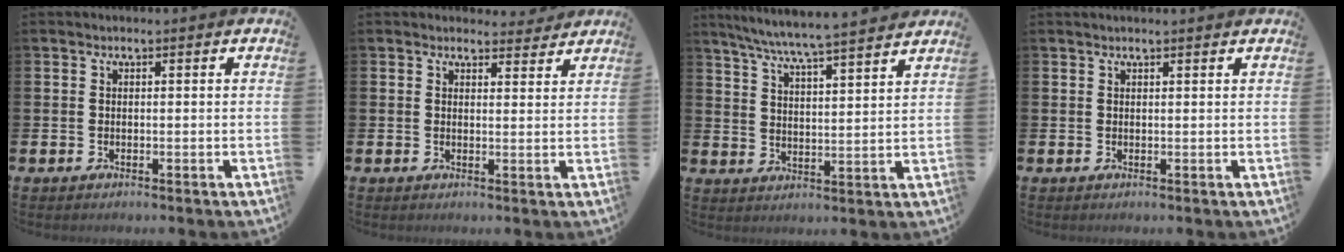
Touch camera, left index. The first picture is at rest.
{"total": 2.7, "force": [2.6, 0.8, -0.1], "torque": [0.006, -0.013, 0.046]}
{"total": 6.9, "force": [6.6, -0.3, 2.1], "torque": [-0.066, -0.041, 0.115]}
{"total": 0.8, "force": [0.7, -0.1, 0.2], "torque": [-0.002, 0.000, 0.013]}